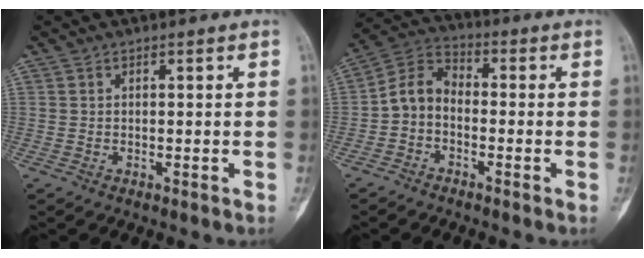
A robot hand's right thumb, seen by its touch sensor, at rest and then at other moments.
{"total": 6.7, "force": [-1.7, 4.7, 4.4], "torque": [-0.073, 0.034, -0.051]}